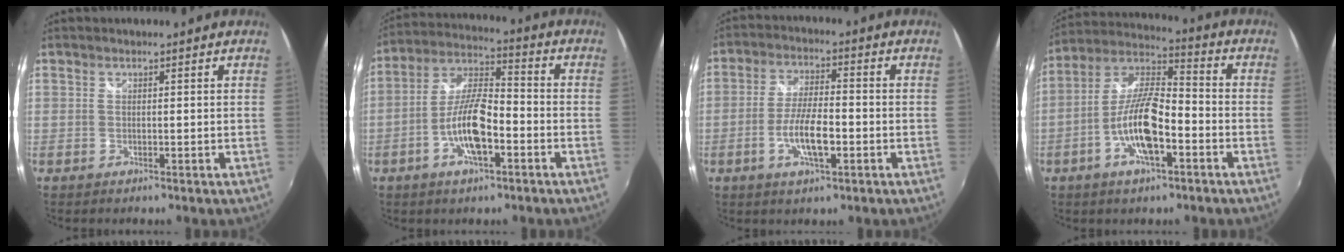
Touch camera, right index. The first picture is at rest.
{"total": 11.5, "force": [-4.4, 3.6, 10.0], "torque": [-0.207, 0.005, -0.082]}
{"total": 8.3, "force": [-2.9, 2.3, 7.4], "torque": [-0.146, -0.002, -0.052]}
{"total": 13.0, "force": [-4.9, 4.2, 11.3], "torque": [-0.230, 0.002, -0.094]}